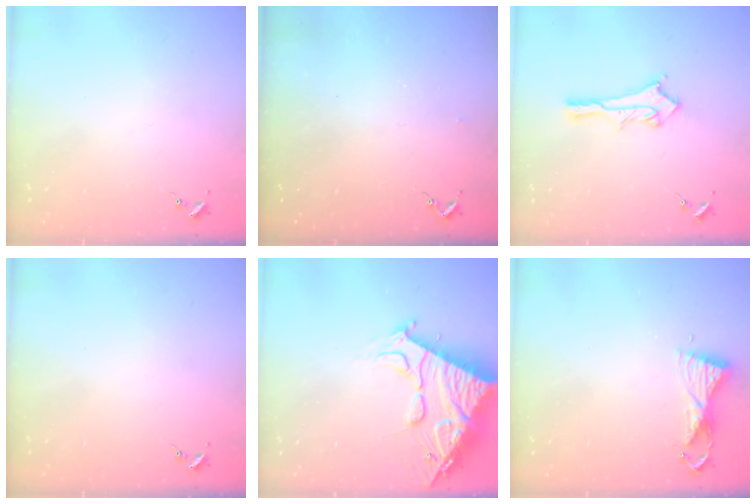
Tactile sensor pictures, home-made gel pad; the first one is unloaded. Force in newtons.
{"total": 2.6, "press": 2.5, "slide": 0.3}
{"total": 12.5, "press": 12.5, "slide": 1.2}
{"total": 0.0}
{"total": 23.0, "press": 22.9, "slide": 2.5}
{"total": 6.2, "press": 6.1, "slide": 0.6}